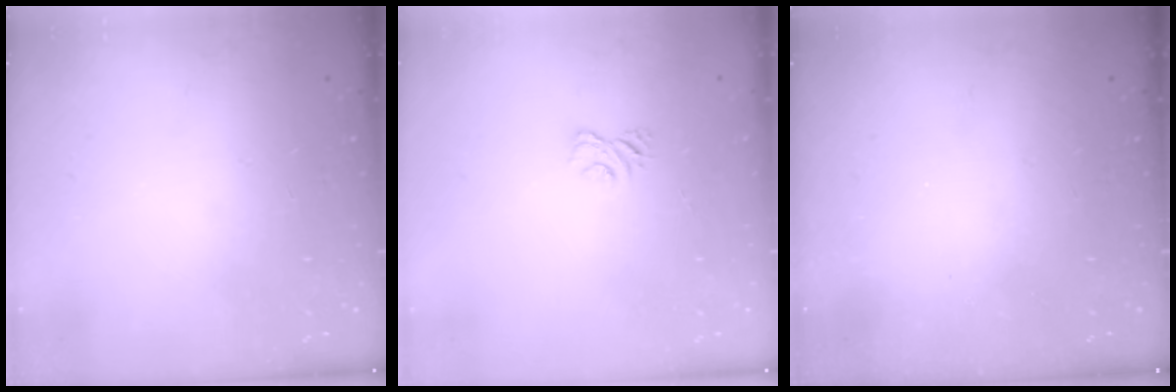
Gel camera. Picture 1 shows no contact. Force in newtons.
{"total": 2.8, "press": 2.5, "slide": 1.3}
{"total": 2.4, "press": 2.3, "slide": 0.8}